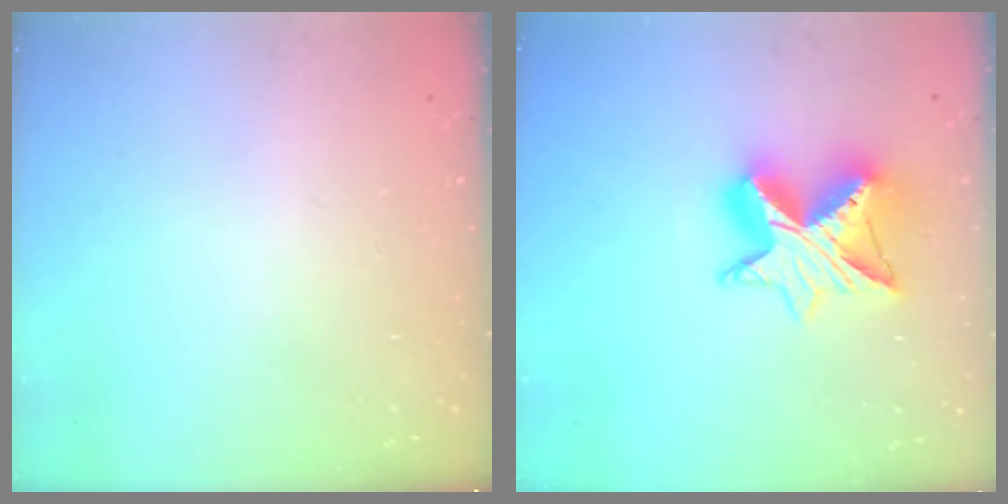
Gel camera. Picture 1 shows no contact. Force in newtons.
{"total": 12.8, "press": 12.7, "slide": 1.0}